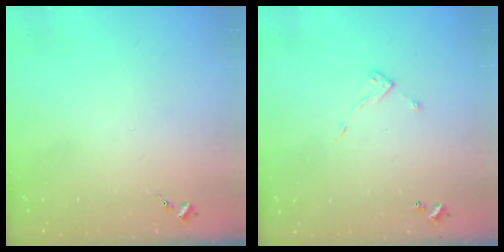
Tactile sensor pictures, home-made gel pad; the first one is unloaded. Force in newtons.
{"total": 4.7, "press": 4.7, "slide": 0.3}